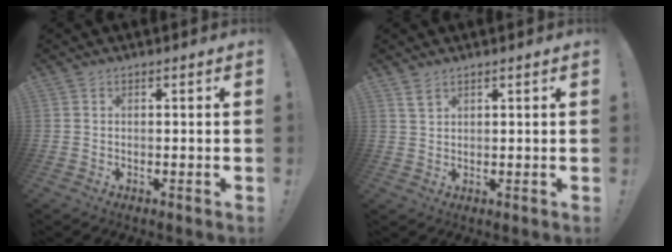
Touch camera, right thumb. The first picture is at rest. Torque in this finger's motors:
{"motor_torque": [0.60, -0.58, -0.09, 0.02, -0.01]}